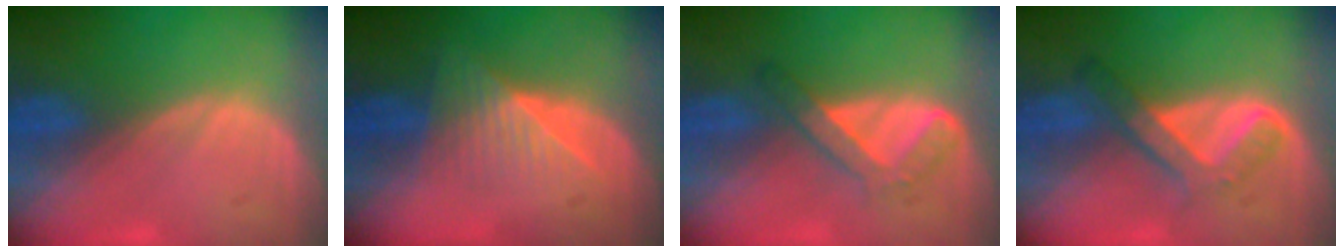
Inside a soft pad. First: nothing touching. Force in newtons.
{"total": 6.2, "press": 5.4, "slide": 3.0}
{"total": 4.4, "press": 4.3, "slide": 1.1}
{"total": 5.8, "press": 5.2, "slide": 2.5}